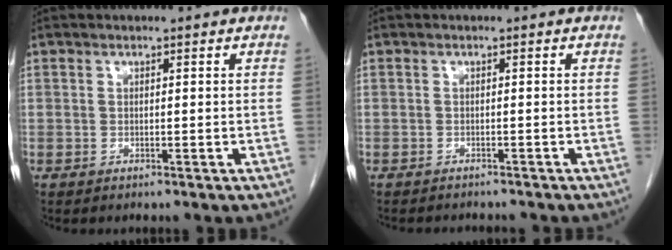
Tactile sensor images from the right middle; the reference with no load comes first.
{"total": 4.6, "force": [-4.3, 1.0, 1.3], "torque": [-0.013, -0.003, -0.054]}